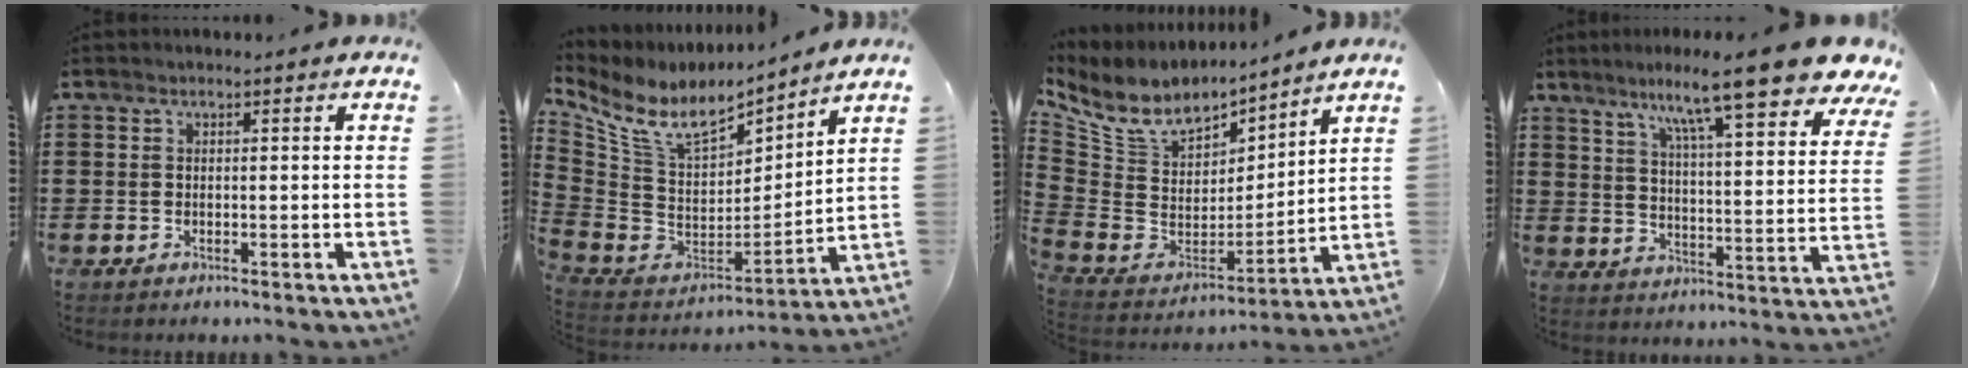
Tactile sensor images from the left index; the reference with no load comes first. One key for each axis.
{"total": 10.1, "fx": 6.9, "fy": 4.5, "fz": 5.7, "tx": -0.146, "ty": -0.041, "tz": 0.124}
{"total": 8.2, "fx": 5.8, "fy": 4.5, "fz": 3.6, "tx": -0.108, "ty": -0.035, "tz": 0.105}
{"total": 12.8, "fx": 10.0, "fy": 0.2, "fz": 8.0, "tx": -0.152, "ty": -0.056, "tz": 0.159}